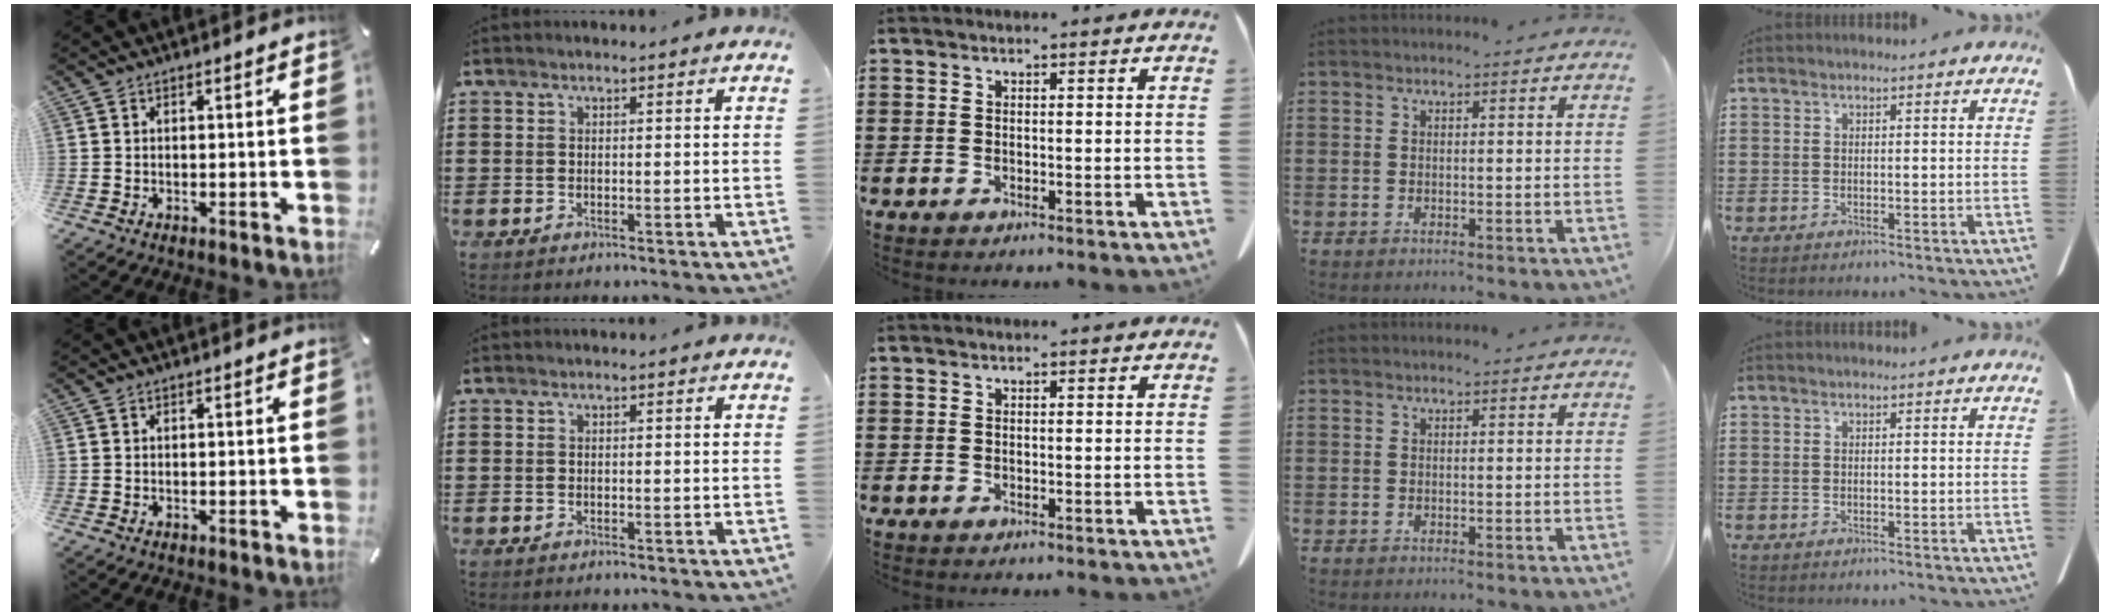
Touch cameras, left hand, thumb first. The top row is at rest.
{}